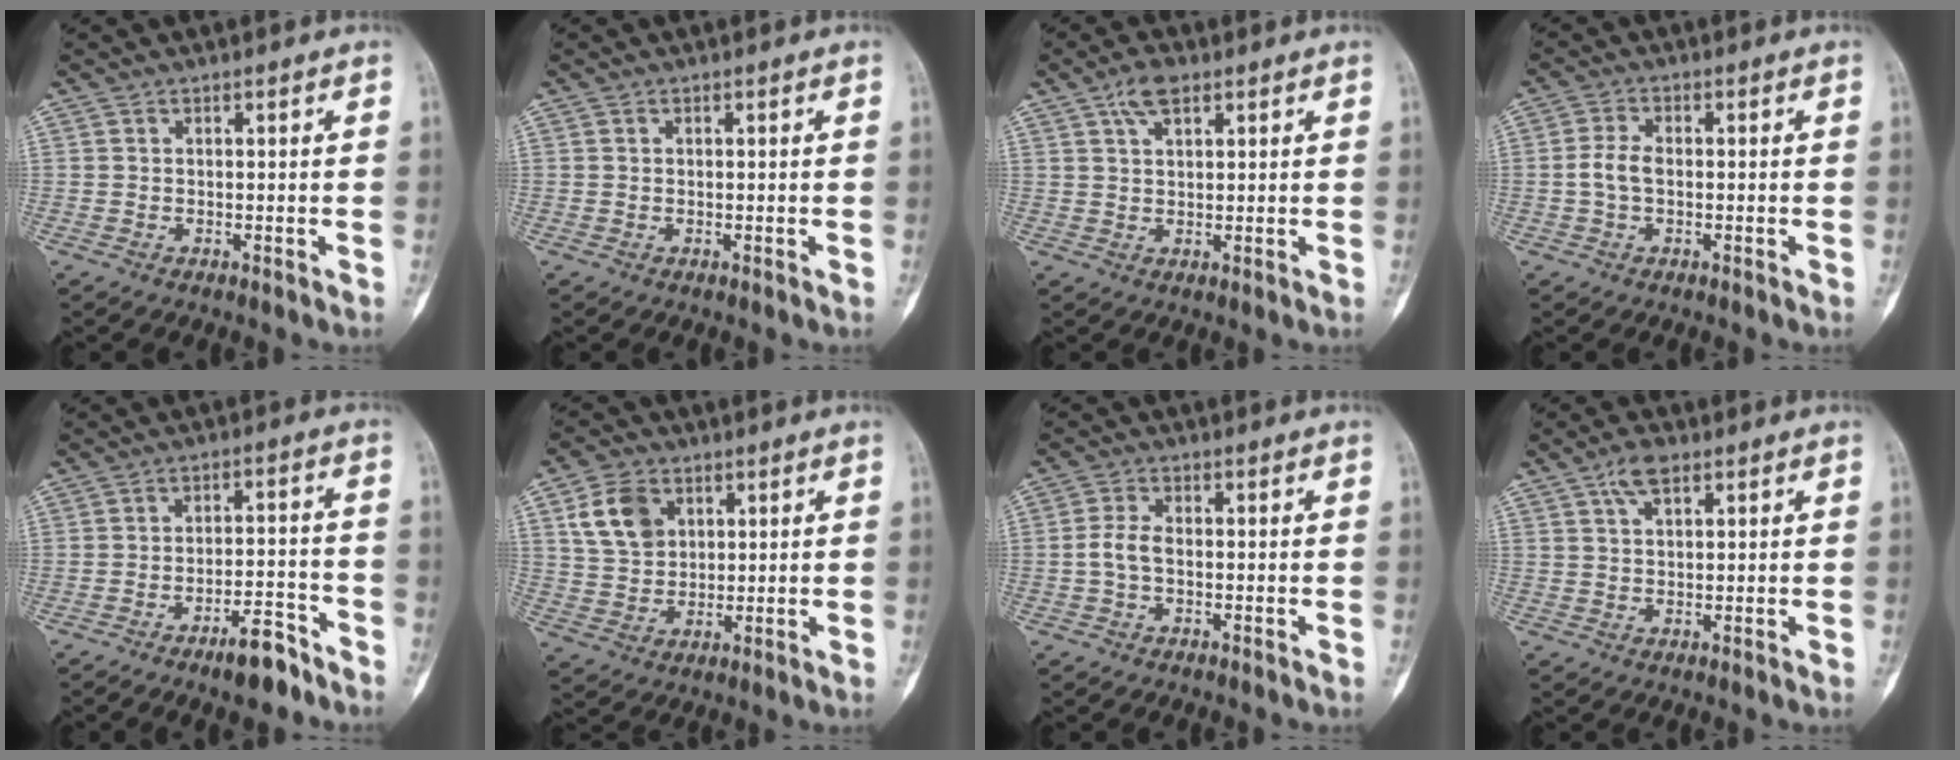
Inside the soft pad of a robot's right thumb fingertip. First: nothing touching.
{"total": 0.0}
{"total": 4.7, "force": [2.7, 2.2, 3.2], "torque": [-0.054, -0.001, 0.050]}
{"total": 3.7, "force": [-0.4, 2.3, 3.0], "torque": [-0.064, 0.010, -0.012]}
{"total": 7.4, "force": [-5.4, 2.2, 4.6], "torque": [-0.067, 0.041, -0.083]}
{"total": 8.8, "force": [3.4, 6.4, 4.9], "torque": [-0.071, -0.009, 0.071]}
{"total": 3.4, "force": [-0.6, 1.9, 2.8], "torque": [-0.061, 0.009, -0.016]}
{"total": 4.4, "force": [2.4, 2.0, 3.0], "torque": [-0.052, 0.001, 0.045]}